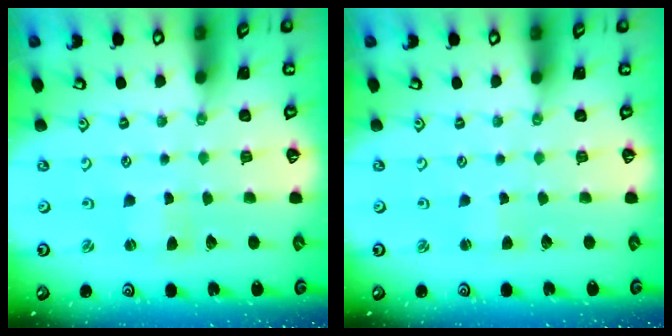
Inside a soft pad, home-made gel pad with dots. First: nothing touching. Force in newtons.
{"total": 1.9, "press": 1.9, "slide": 0.2}